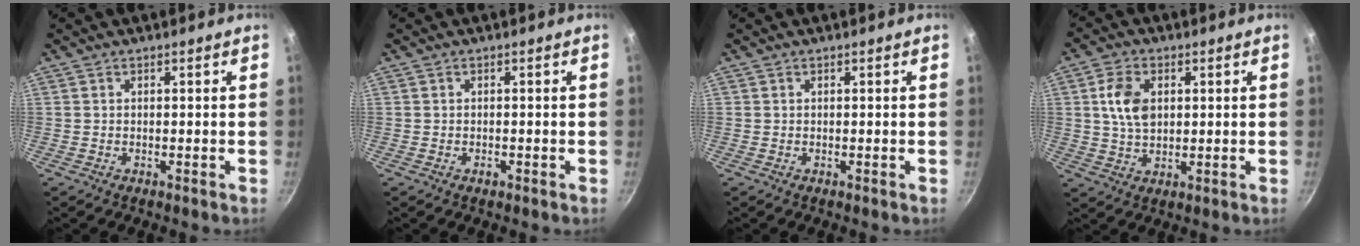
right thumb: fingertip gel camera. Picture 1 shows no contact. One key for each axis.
{"total": 0.8, "fx": -0.5, "fy": 0.5, "fz": 0.5, "tx": -0.010, "ty": 0.003, "tz": -0.007}
{"total": 0.0}
{"total": 7.6, "fx": 1.6, "fy": 5.1, "fz": 5.5, "tx": -0.092, "ty": 0.000, "tz": 0.030}